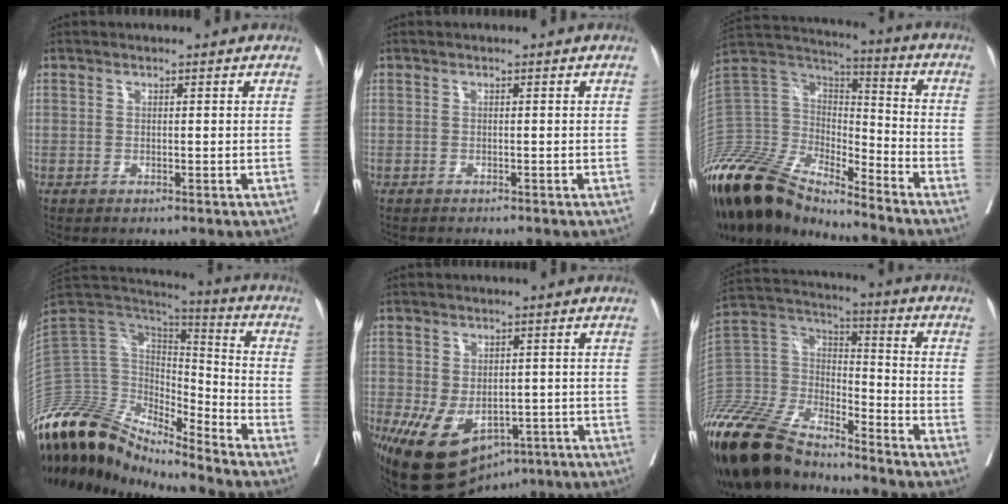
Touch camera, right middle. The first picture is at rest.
{"total": 1.5, "force": [-1.3, 0.3, 0.5], "torque": [-0.011, -0.002, -0.017]}
{"total": 26.2, "force": [-21.4, 7.7, 13.2], "torque": [-0.336, -0.012, -0.397]}
{"total": 19.8, "force": [-17.1, 5.4, 8.4], "torque": [-0.153, 0.047, -0.311]}
{"total": 14.3, "force": [-7.1, 8.8, 8.7], "torque": [-0.168, -0.010, -0.095]}
{"total": 22.6, "force": [-19.5, 6.1, 9.8], "torque": [-0.229, -0.008, -0.367]}